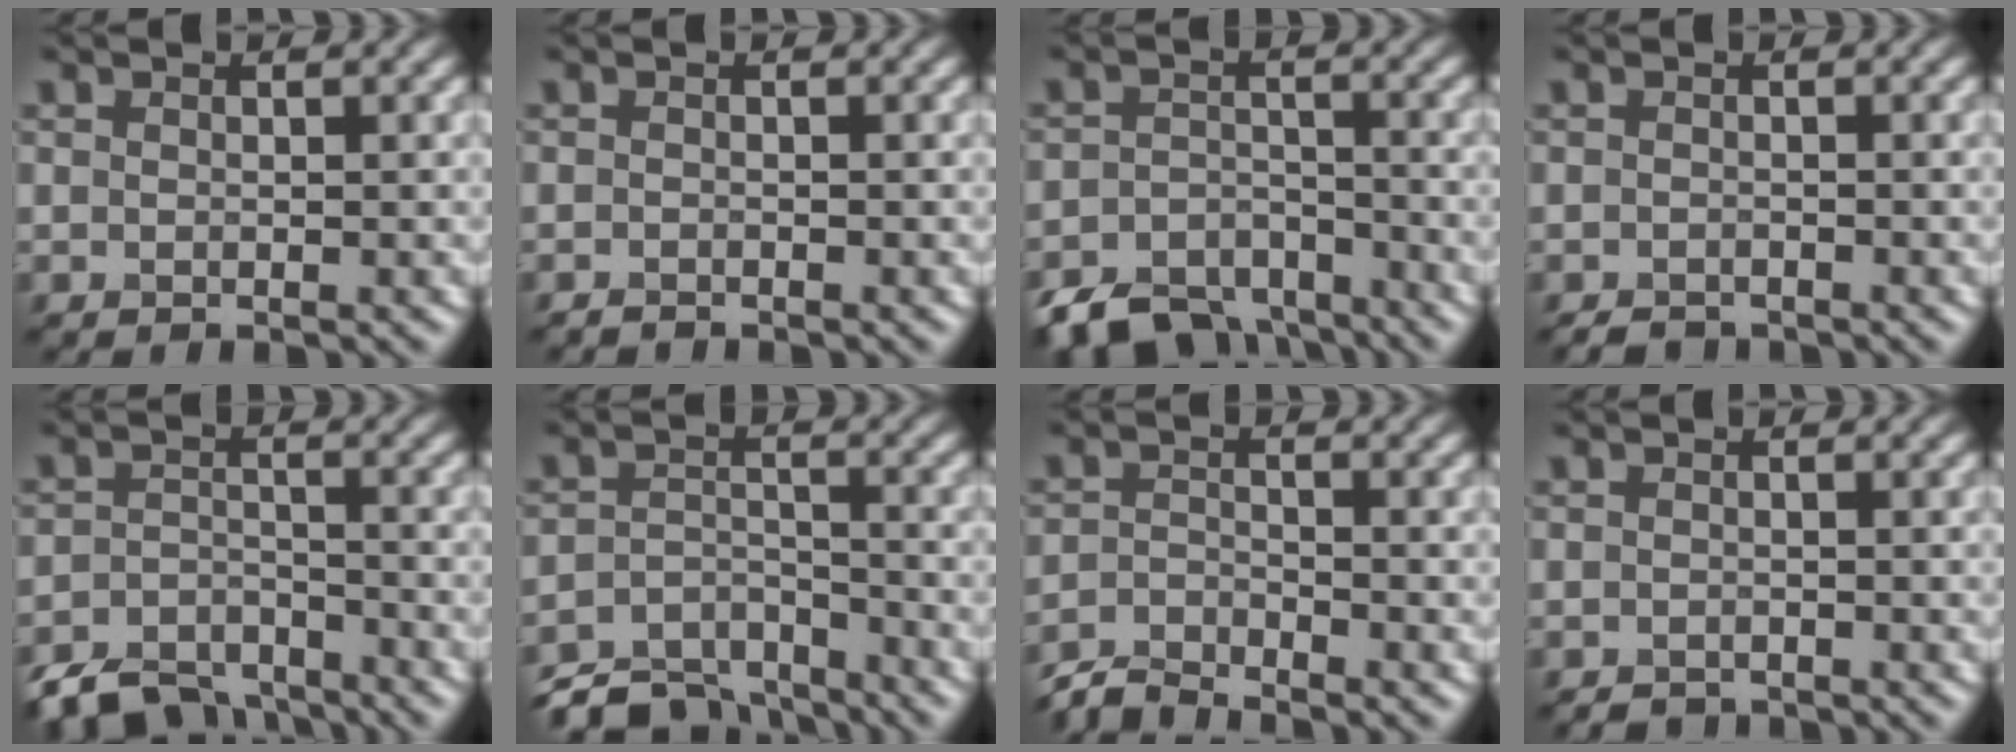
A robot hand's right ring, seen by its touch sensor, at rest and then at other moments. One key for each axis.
{"total": 0.7, "fx": -0.7, "fy": 0.0, "fz": 0.1, "tx": 0.001, "ty": -0.001, "tz": -0.014}
{"total": 6.7, "fx": -5.6, "fy": 3.1, "fz": 2.2, "tx": -0.038, "ty": -0.015, "tz": -0.101}
{"total": 1.4, "fx": -1.3, "fy": 0.4, "fz": 0.2, "tx": -0.001, "ty": -0.002, "tz": -0.022}
{"total": 5.9, "fx": -5.1, "fy": 2.3, "fz": 1.7, "tx": -0.031, "ty": -0.012, "tz": -0.097}
{"total": 6.8, "fx": -6.0, "fy": 2.4, "fz": 2.0, "tx": -0.040, "ty": -0.017, "tz": -0.108}
{"total": 2.9, "fx": -2.9, "fy": 0.3, "fz": 0.5, "tx": -0.012, "ty": -0.005, "tz": -0.066}
{"total": 1.0, "fx": -1.0, "fy": 0.3, "fz": 0.1, "tx": 0.001, "ty": -0.003, "tz": -0.017}